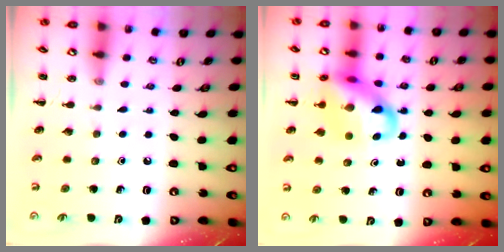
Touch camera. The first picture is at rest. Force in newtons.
{"total": 14.3, "press": 13.8, "slide": 3.4}